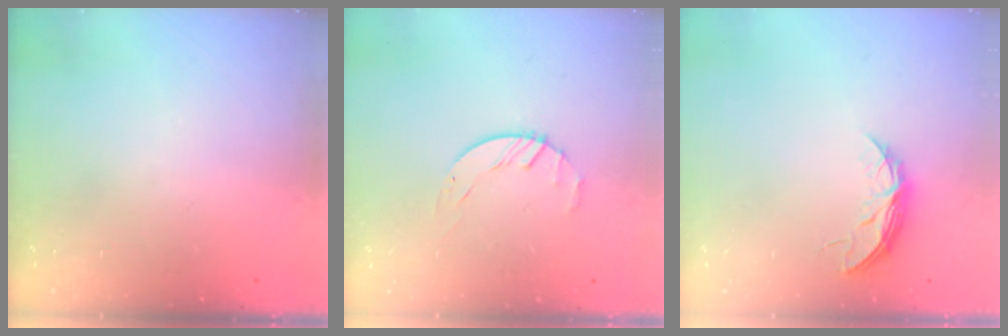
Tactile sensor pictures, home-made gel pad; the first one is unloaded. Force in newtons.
{"total": 1.6, "press": 1.6, "slide": 0.3}
{"total": 5.5, "press": 5.5, "slide": 0.5}